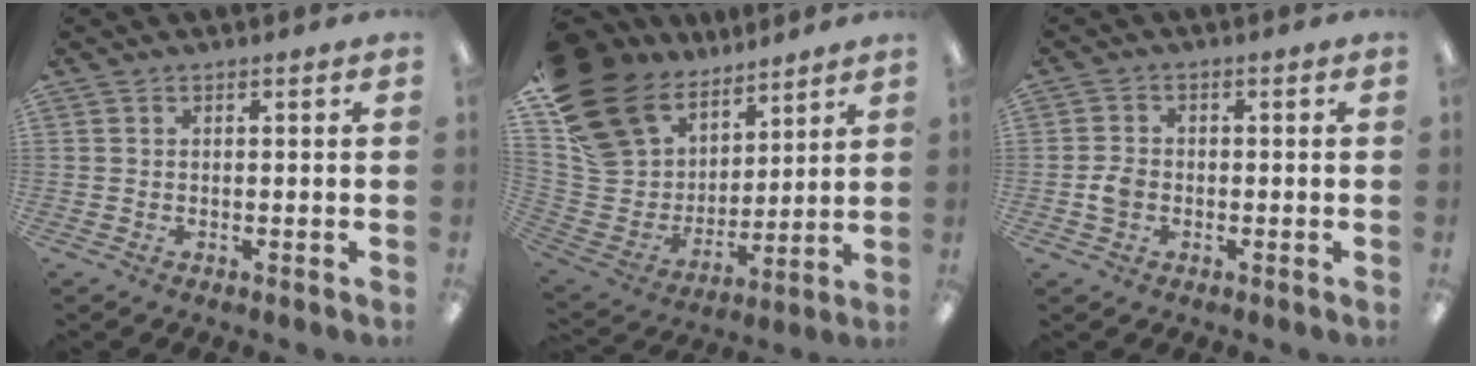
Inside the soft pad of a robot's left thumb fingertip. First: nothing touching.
{"total": 21.3, "force": [13.8, 13.5, 9.0], "torque": [-0.205, -0.074, 0.275]}
{"total": 3.4, "force": [-0.7, 2.7, 1.9], "torque": [-0.033, 0.007, -0.013]}